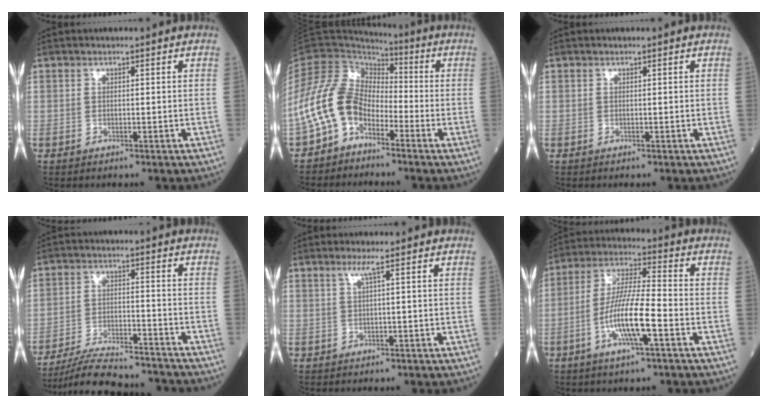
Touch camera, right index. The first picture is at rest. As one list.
[{"total": 9.0, "force": [-4.6, 5.9, 5.0], "torque": [-0.114, 0.023, -0.101]}, {"total": 0.0}, {"total": 14.5, "force": [-13.8, 1.4, 4.4], "torque": [-0.077, -0.003, -0.211]}, {"total": 1.5, "force": [0.7, -0.5, 1.2], "torque": [-0.033, 0.003, 0.019]}, {"total": 10.8, "force": [-3.6, 1.2, 10.1], "torque": [-0.197, -0.002, -0.070]}]